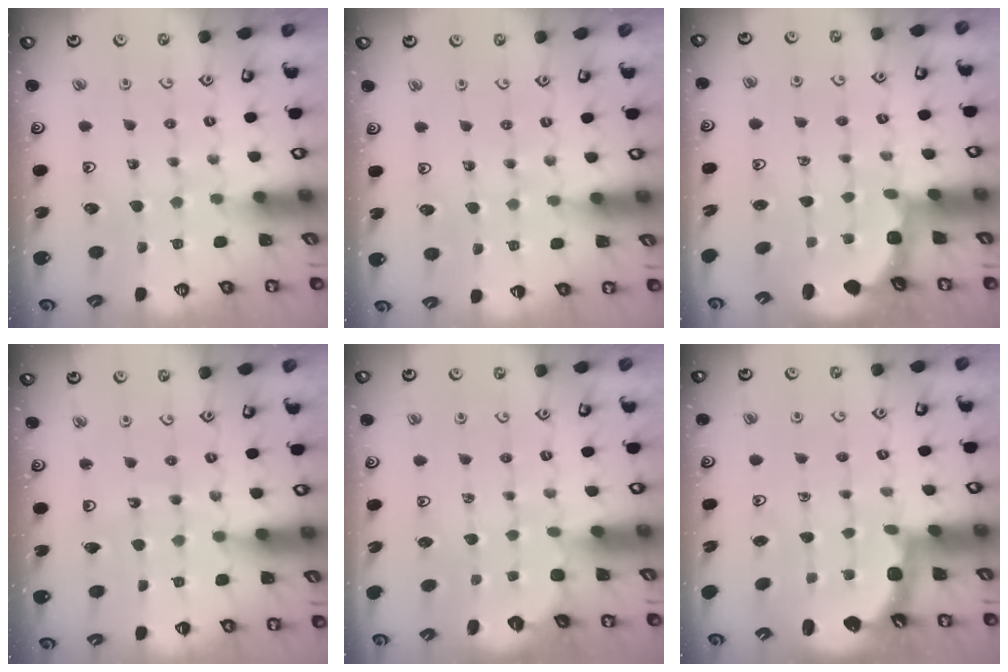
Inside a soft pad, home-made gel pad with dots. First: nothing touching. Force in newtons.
{"total": 3.0, "press": 2.9, "slide": 0.6}
{"total": 2.7, "press": 2.3, "slide": 1.4}
{"total": 3.7, "press": 3.7, "slide": 0.5}
{"total": 1.6, "press": 0.7, "slide": 1.5}
{"total": 2.5, "press": 2.1, "slide": 1.4}